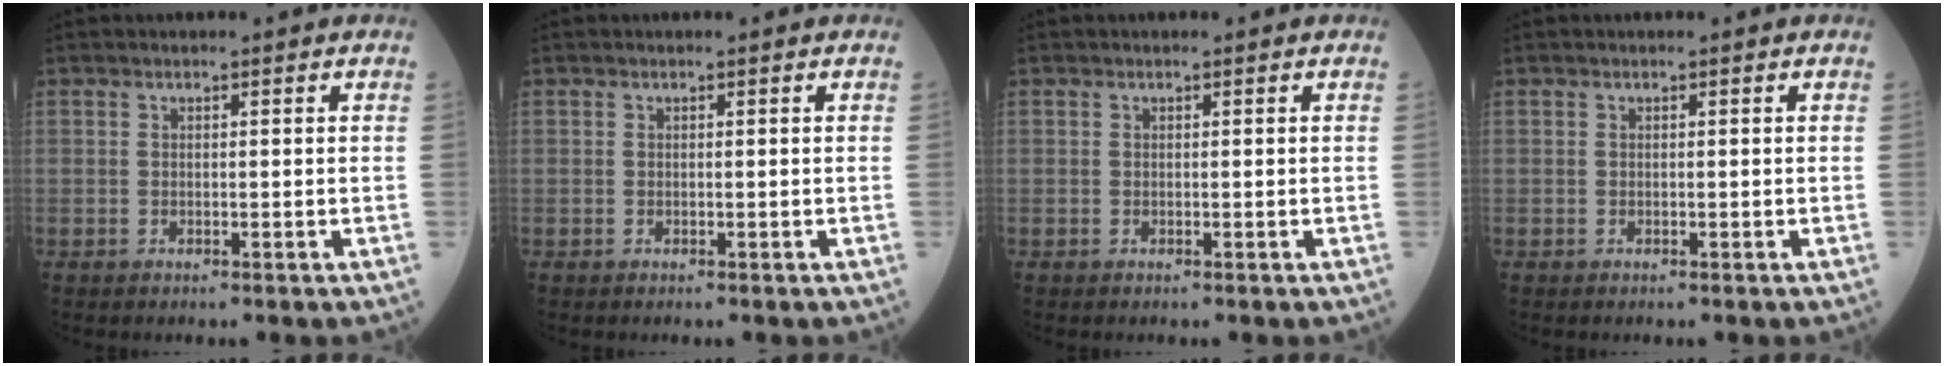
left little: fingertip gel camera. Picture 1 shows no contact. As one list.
[{"total": 0.0}, {"total": 0.0}, {"total": 0.0}]